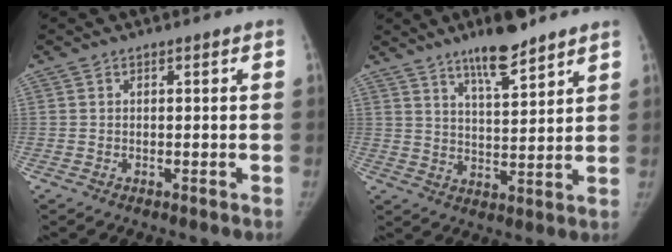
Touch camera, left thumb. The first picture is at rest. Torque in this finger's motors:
{"motor_torque": [0.30, -0.56, 1.19, -1.17, 0.11]}